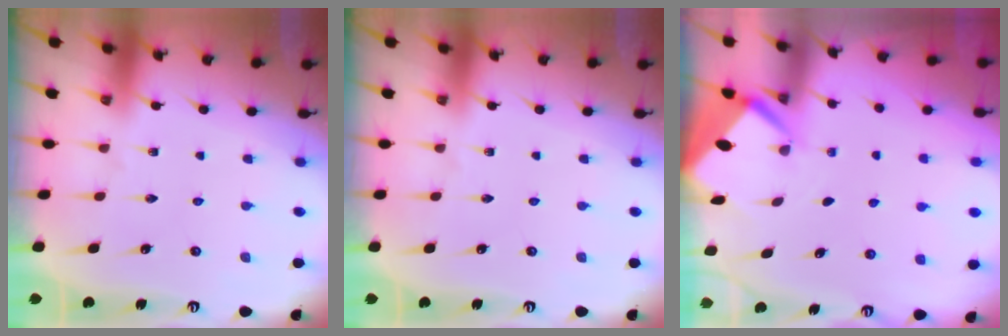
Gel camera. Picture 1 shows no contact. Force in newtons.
{"total": 0.0}
{"total": 2.7, "press": 2.7, "slide": 0.2}